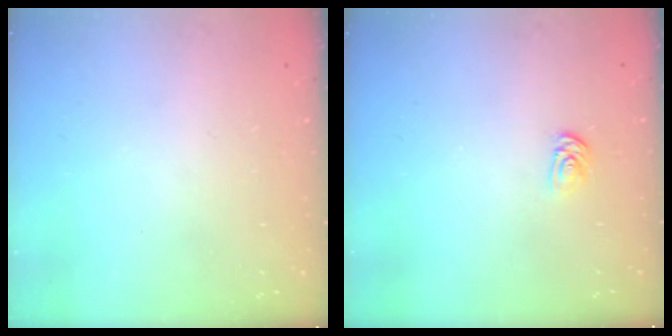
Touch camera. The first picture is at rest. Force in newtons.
{"total": 2.0, "press": 2.0, "slide": 0.3}